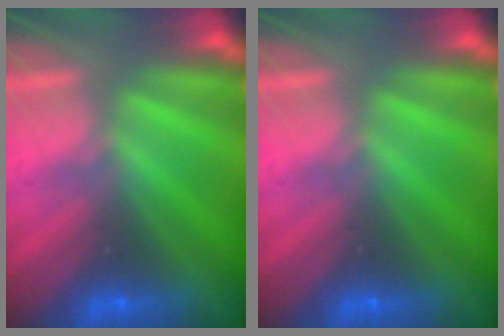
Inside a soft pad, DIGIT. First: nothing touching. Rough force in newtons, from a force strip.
{"total": 0.0}